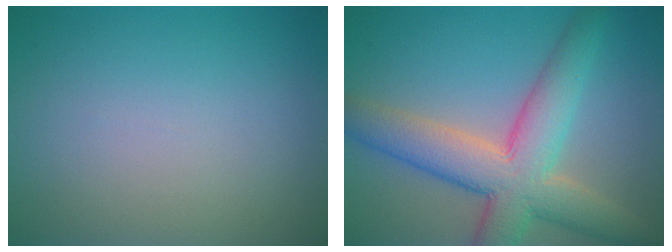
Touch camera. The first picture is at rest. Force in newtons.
{"total": 8.3, "press": 8.3, "slide": 0.5}